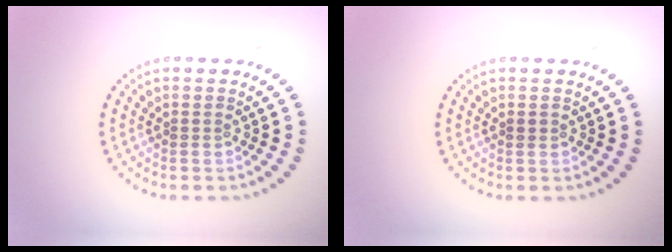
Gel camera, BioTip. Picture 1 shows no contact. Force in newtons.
{"total": 0.5, "press": 0.5, "slide": 0.1}